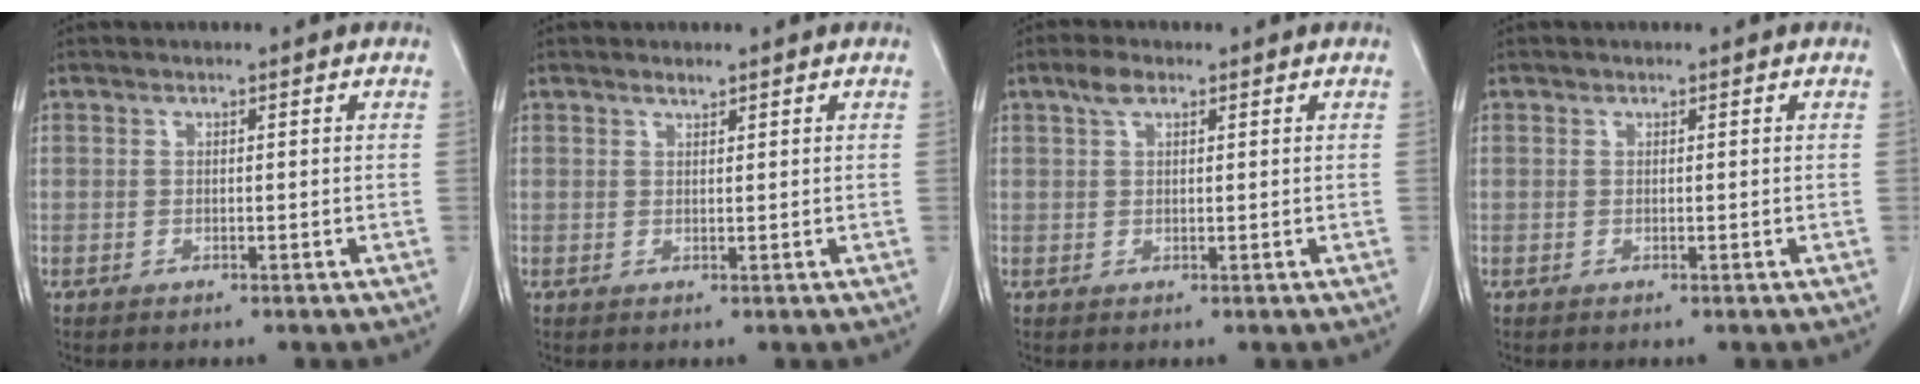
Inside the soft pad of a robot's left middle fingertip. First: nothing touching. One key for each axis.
{"total": 0.8, "fx": 0.7, "fy": 0.1, "fz": 0.3, "tx": -0.012, "ty": -0.003, "tz": 0.014}
{"total": 2.5, "fx": 1.5, "fy": 1.0, "fz": 1.6, "tx": -0.038, "ty": 0.009, "tz": 0.031}
{"total": 0.0}